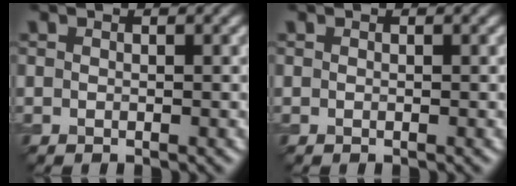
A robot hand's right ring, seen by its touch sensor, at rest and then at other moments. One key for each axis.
{"total": 0.0}